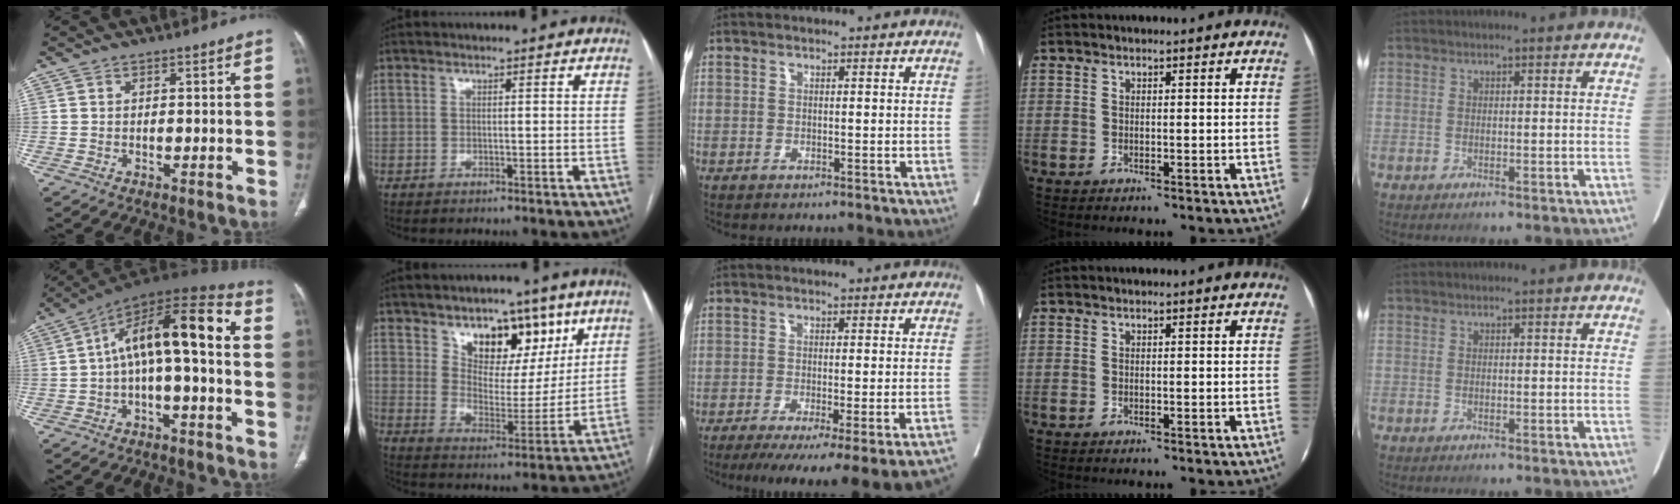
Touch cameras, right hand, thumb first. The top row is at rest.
{"thumb": {"total": 15.6, "force": [-0.1, 5.5, 14.6], "torque": [-0.226, 0.067, -0.008]}, "index": {"total": 11.8, "force": [7.0, 6.4, 7.0], "torque": [-0.098, 0.003, 0.122]}, "middle": {"total": 18.8, "force": [-15.9, -0.6, 10.1], "torque": [-0.083, -0.046, -0.209]}}